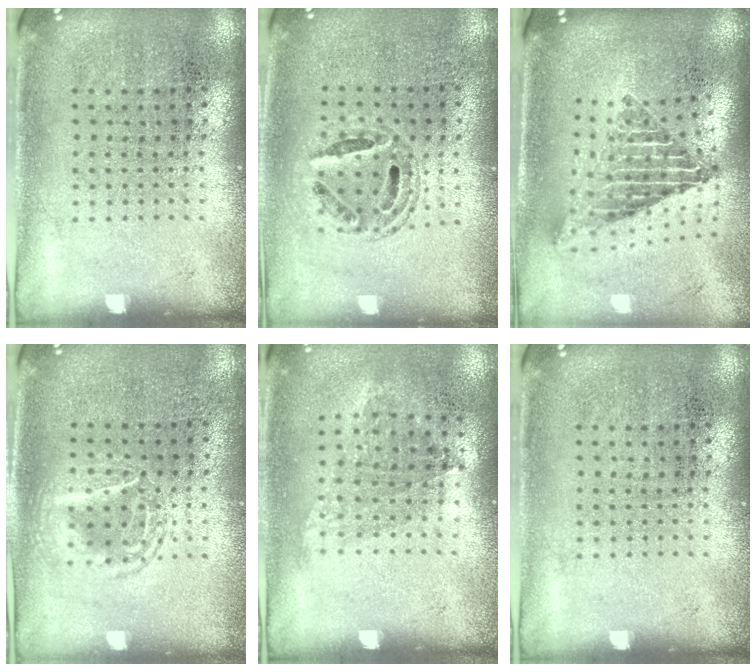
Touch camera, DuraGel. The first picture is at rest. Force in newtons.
{"total": 0.7, "press": 0.7, "slide": 0.2}
{"total": 2.3, "press": 1.6, "slide": 1.7}
{"total": 1.2, "press": 1.2, "slide": 0.1}
{"total": 1.0, "press": 0.8, "slide": 0.6}
{"total": 0.0}